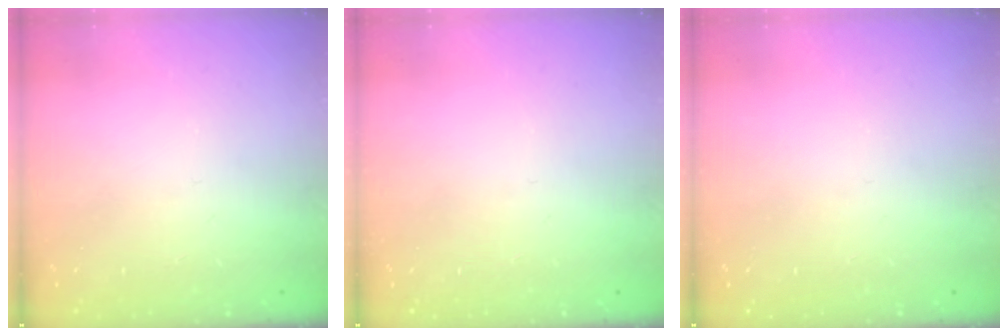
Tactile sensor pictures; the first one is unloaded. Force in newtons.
{"total": 0.0}
{"total": 0.0}